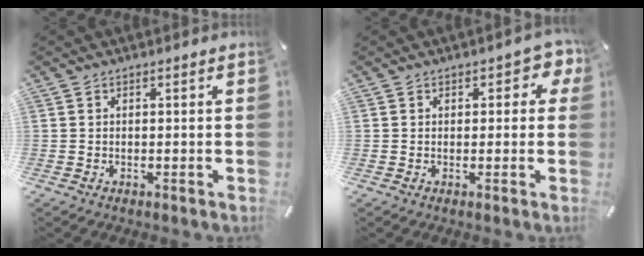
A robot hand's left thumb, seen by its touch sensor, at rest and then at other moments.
{"total": 3.3, "force": [1.0, 2.2, 2.2], "torque": [-0.014, -0.001, 0.010]}